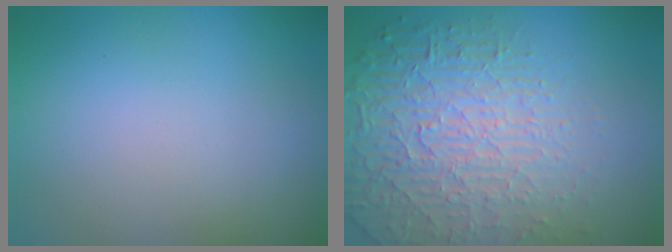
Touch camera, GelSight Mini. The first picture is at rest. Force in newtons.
{"total": 7.2, "press": 5.3, "slide": 4.8}